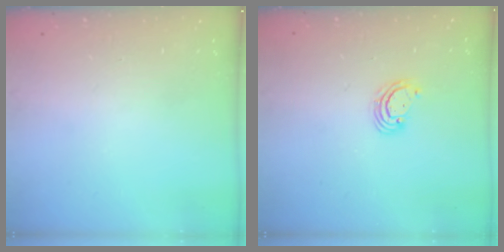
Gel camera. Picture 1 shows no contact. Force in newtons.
{"total": 3.0, "press": 2.9, "slide": 0.3}